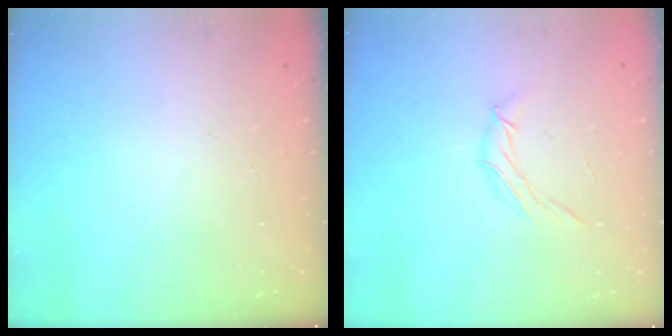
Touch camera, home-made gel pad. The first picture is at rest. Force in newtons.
{"total": 6.3, "press": 6.3, "slide": 0.5}